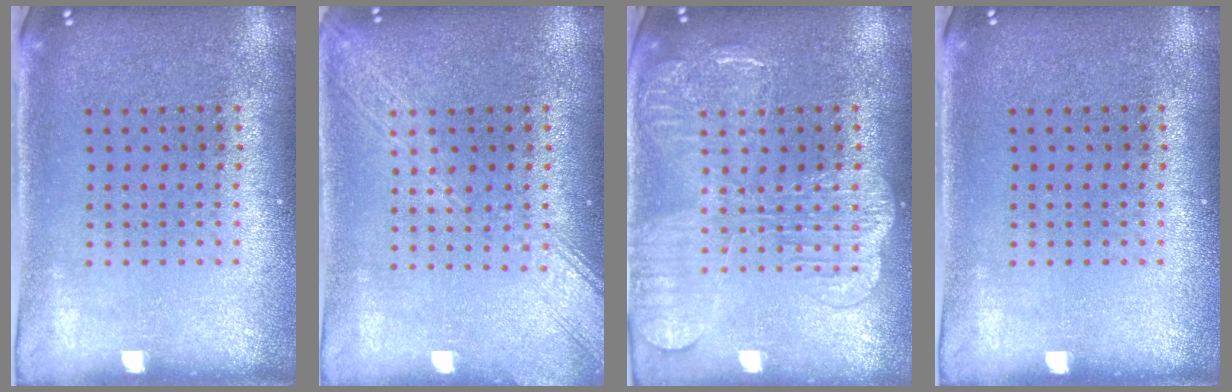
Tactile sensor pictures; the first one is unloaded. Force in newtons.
{"total": 3.6, "press": 3.6, "slide": 0.5}
{"total": 2.4, "press": 2.3, "slide": 0.5}
{"total": 0.0}